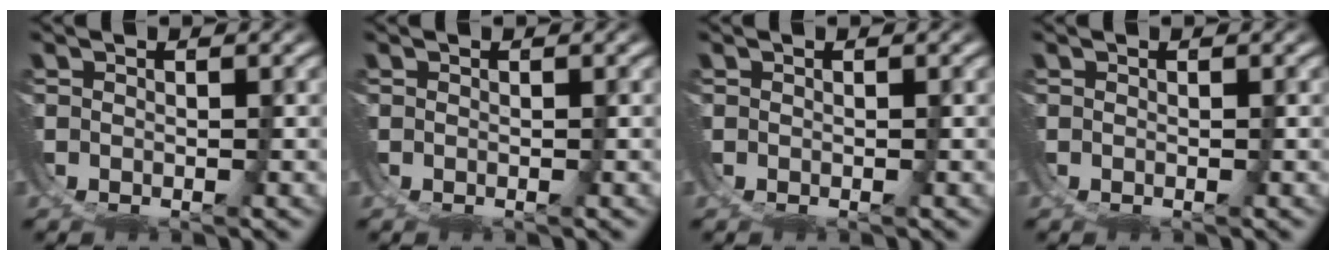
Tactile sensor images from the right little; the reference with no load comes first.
{"total": 0.0}
{"total": 0.0}
{"total": 0.0}